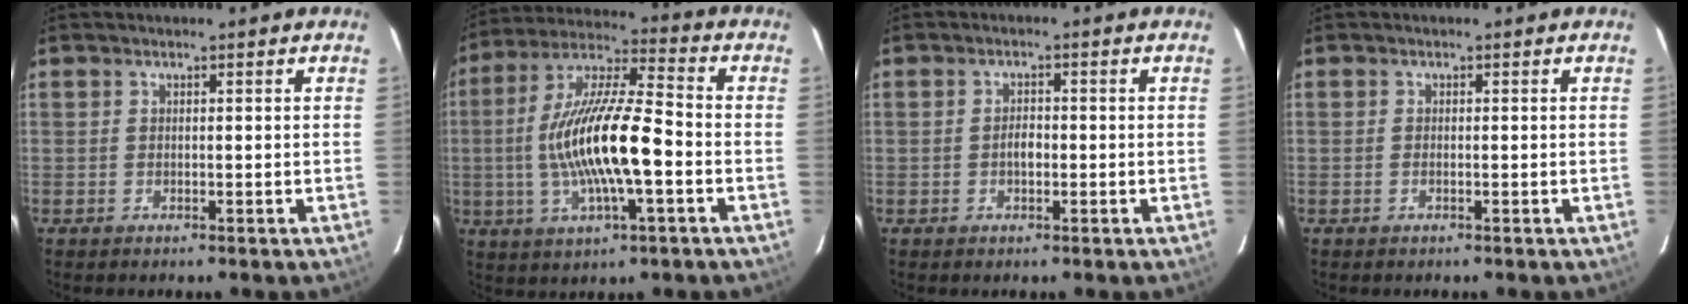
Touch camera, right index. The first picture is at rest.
{"total": 17.2, "force": [-2.9, 3.7, 16.5], "torque": [-0.321, 0.004, -0.056]}
{"total": 1.9, "force": [-0.5, 1.1, 1.5], "torque": [-0.029, 0.005, -0.011]}
{"total": 0.7, "force": [-0.2, 0.1, 0.6], "torque": [-0.012, 0.000, -0.006]}